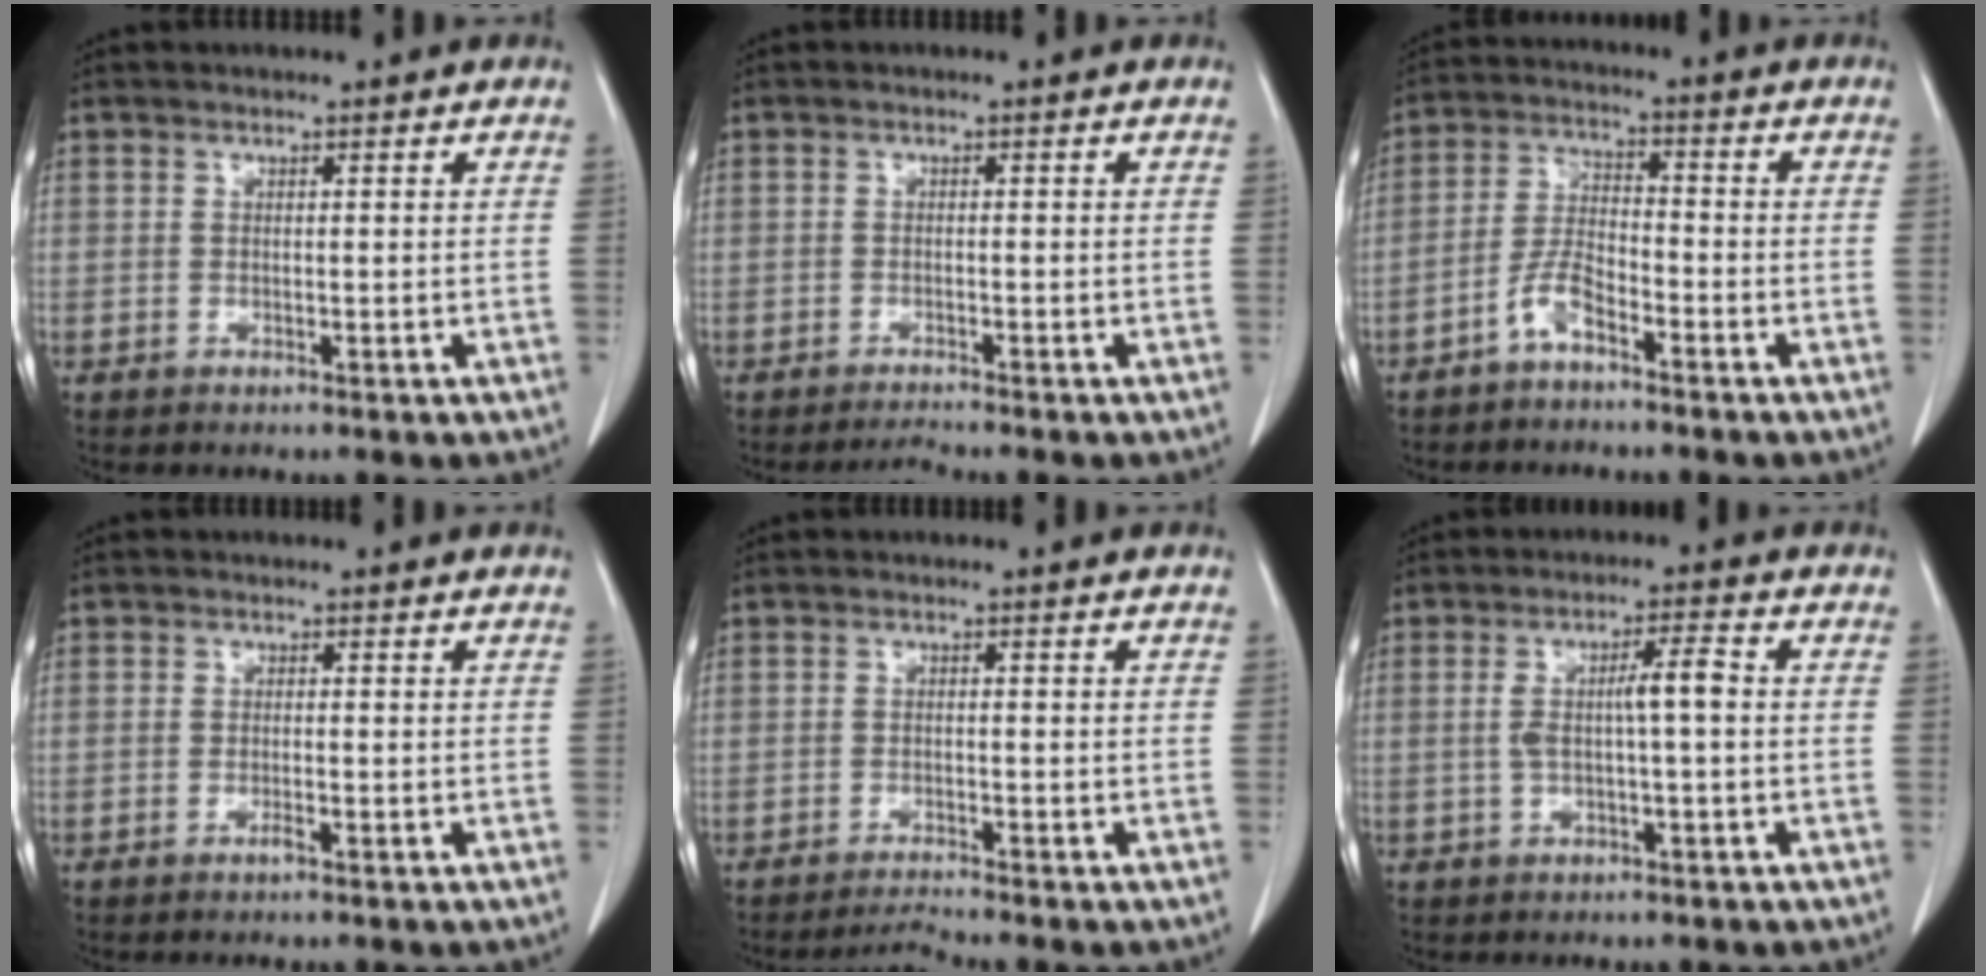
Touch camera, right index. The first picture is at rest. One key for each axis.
{"total": 1.9, "fx": -1.8, "fy": -0.2, "fz": 0.6, "tx": -0.018, "ty": -0.003, "tz": -0.027}
{"total": 5.4, "fx": -3.6, "fy": 1.8, "fz": 3.5, "tx": -0.083, "ty": 0.012, "tz": -0.071}
{"total": 1.4, "fx": -0.7, "fy": 0.5, "fz": 1.1, "tx": -0.021, "ty": 0.000, "tz": -0.011}
{"total": 2.4, "fx": -2.3, "fy": -0.6, "fz": 0.4, "tx": -0.018, "ty": -0.007, "tz": -0.038}
{"total": 5.3, "fx": 0.0, "fy": 0.9, "fz": 5.2, "tx": -0.100, "ty": 0.017, "tz": 0.002}